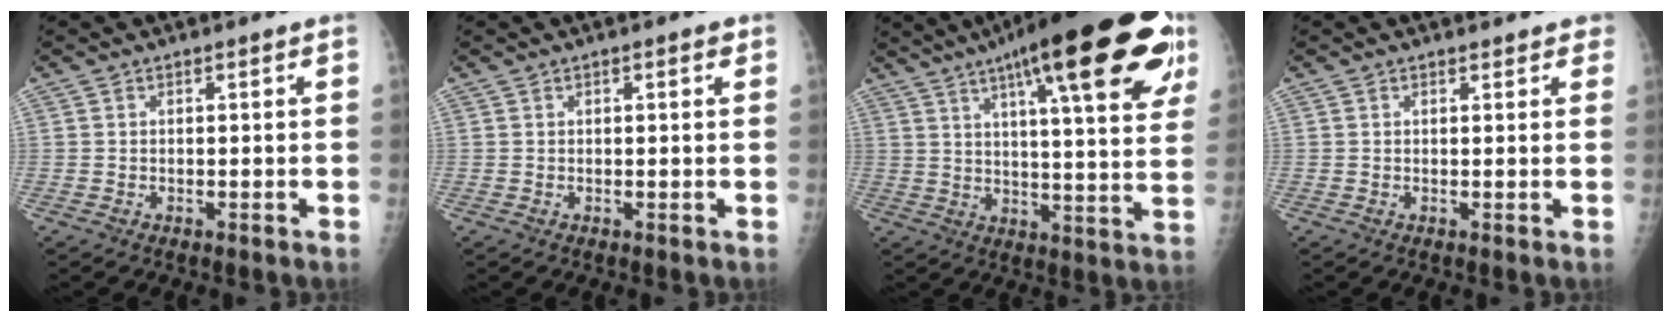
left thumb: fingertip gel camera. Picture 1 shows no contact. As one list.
[{"total": 1.6, "force": [0.7, 0.5, 1.3], "torque": [-0.016, 0.001, 0.007]}, {"total": 28.3, "force": [15.2, 6.7, 23.0], "torque": [-0.302, -0.016, 0.209]}, {"total": 1.8, "force": [1.5, 0.8, 0.7], "torque": [0.012, -0.001, 0.011]}]